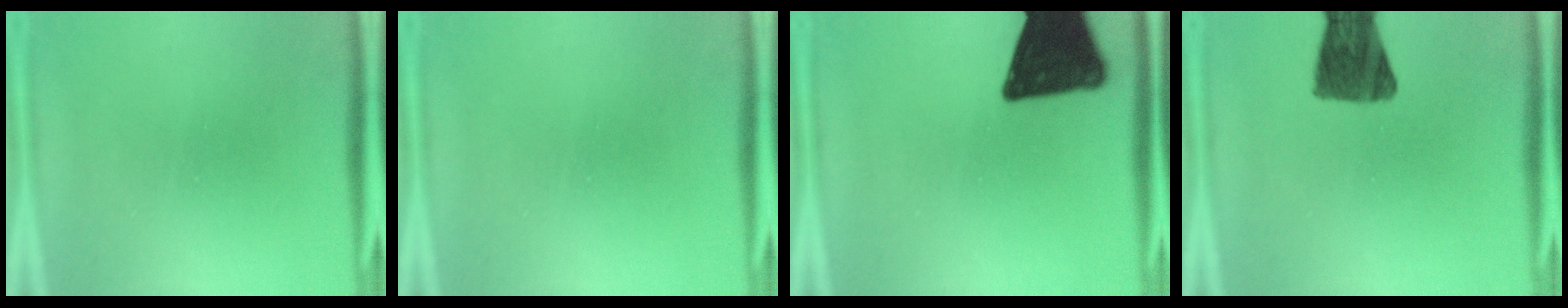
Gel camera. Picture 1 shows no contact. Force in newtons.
{"total": 0.0}
{"total": 19.6}
{"total": 10.7}